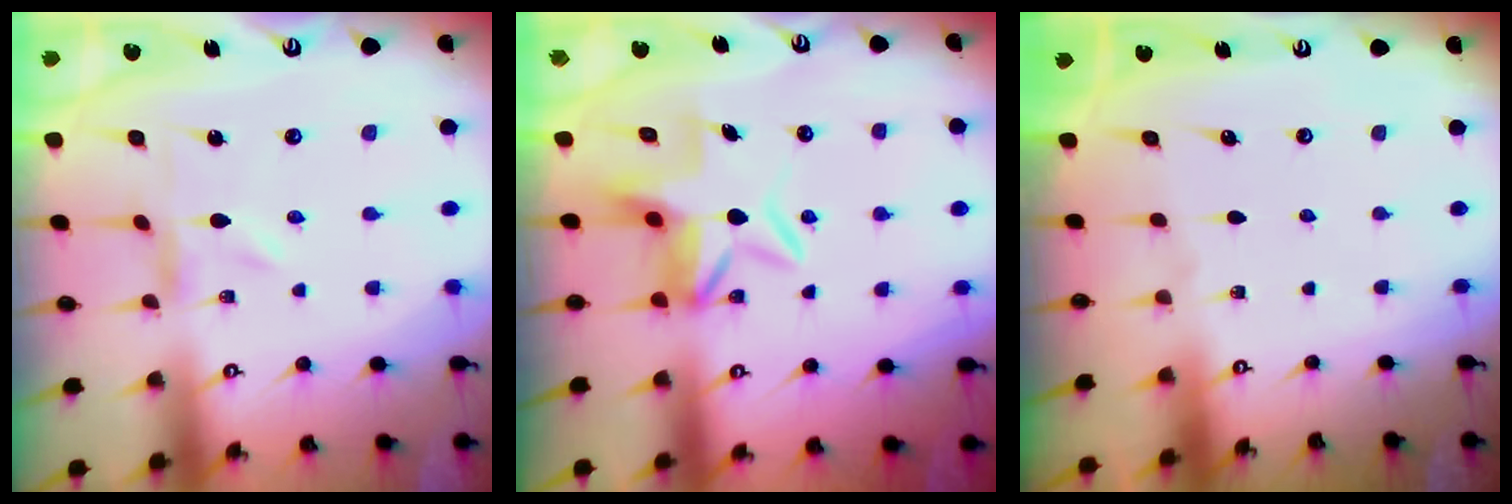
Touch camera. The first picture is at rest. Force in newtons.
{"total": 6.5, "press": 6.5, "slide": 0.8}
{"total": 0.0}